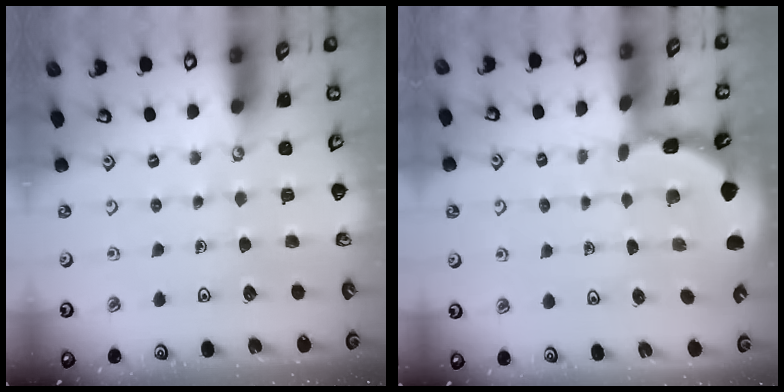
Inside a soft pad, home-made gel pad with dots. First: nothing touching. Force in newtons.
{"total": 1.7, "press": 1.7, "slide": 0.1}